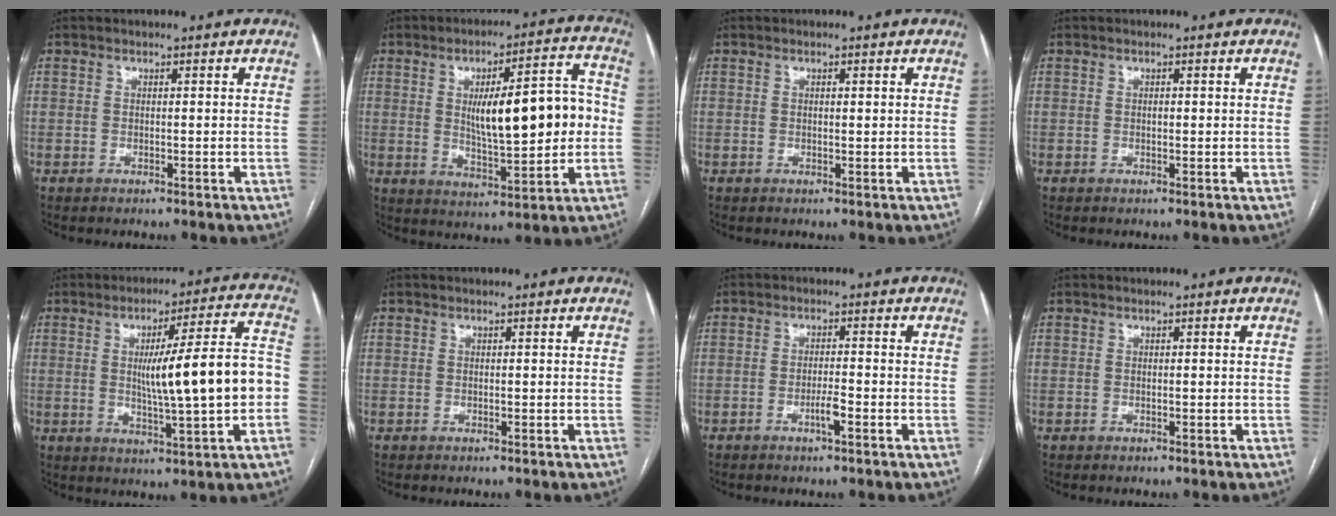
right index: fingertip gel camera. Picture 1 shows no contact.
{"total": 15.1, "force": [0.7, 3.7, 14.6], "torque": [-0.217, 0.021, 0.018]}
{"total": 0.7, "force": [0.2, 0.1, 0.6], "torque": [-0.014, 0.001, 0.003]}
{"total": 0.5, "force": [0.0, 0.2, 0.5], "torque": [-0.010, 0.000, 0.000]}
{"total": 14.8, "force": [-0.9, 0.8, 14.7], "torque": [-0.218, 0.018, -0.010]}
{"total": 0.0}
{"total": 2.5, "force": [-1.3, 0.1, 2.2], "torque": [-0.040, -0.001, -0.024]}
{"total": 0.0}